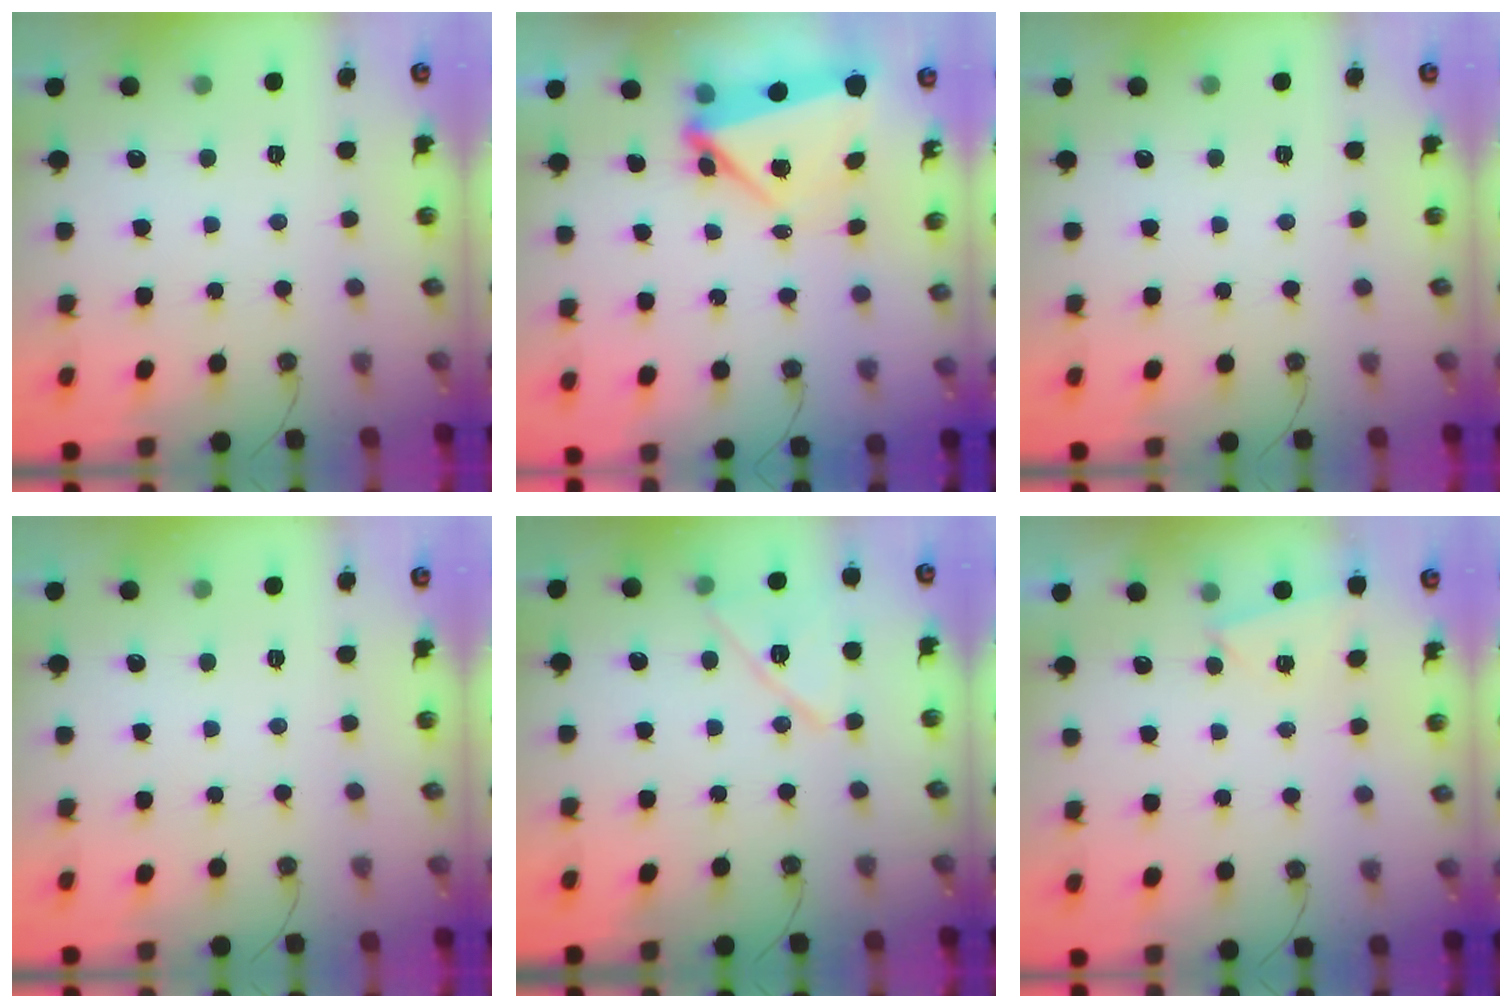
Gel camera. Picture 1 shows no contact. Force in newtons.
{"total": 5.9, "press": 5.9, "slide": 0.1}
{"total": 0.0}
{"total": 0.0}
{"total": 13.5, "press": 12.9, "slide": 3.9}
{"total": 2.5, "press": 1.6, "slide": 1.9}